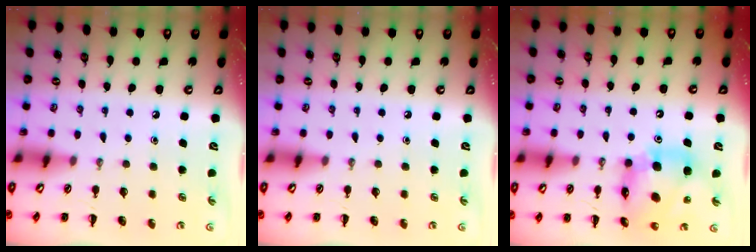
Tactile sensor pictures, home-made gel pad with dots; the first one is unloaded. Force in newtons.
{"total": 0.0}
{"total": 13.7, "press": 13.1, "slide": 3.9}